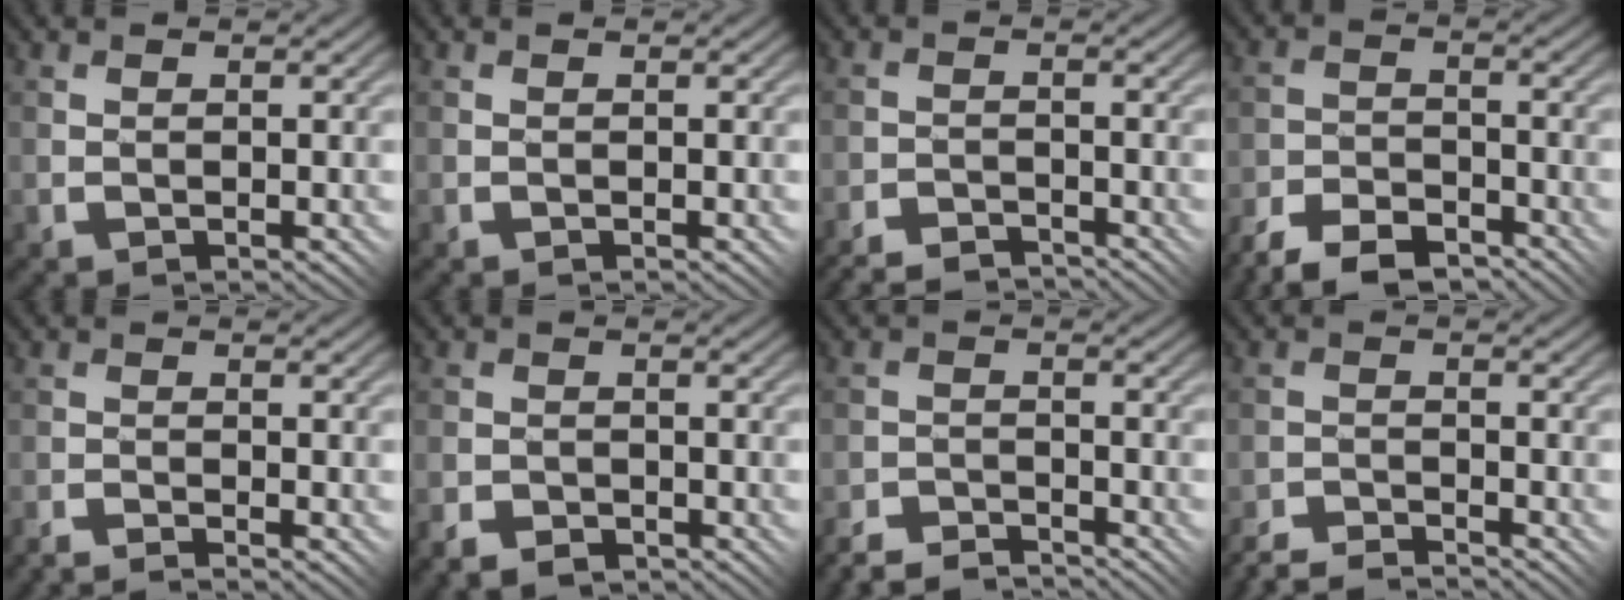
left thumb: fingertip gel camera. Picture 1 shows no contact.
{"total": 0.0}
{"total": 3.8, "force": [-3.7, 0.3, 0.6], "torque": [-0.007, 0.003, -0.075]}
{"total": 7.7, "force": [-6.7, 2.4, 3.0], "torque": [-0.055, -0.001, -0.132]}
{"total": 2.6, "force": [-2.5, -0.3, 0.7], "torque": [-0.014, 0.002, -0.050]}
{"total": 2.8, "force": [-2.1, 1.6, 1.0], "torque": [-0.021, -0.002, -0.046]}
{"total": 4.5, "force": [-4.4, 0.3, 0.6], "torque": [-0.006, 0.001, -0.092]}
{"total": 3.9, "force": [-3.9, 0.0, 0.7], "torque": [-0.009, 0.002, -0.081]}